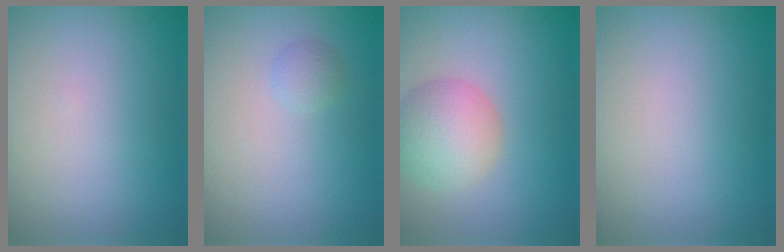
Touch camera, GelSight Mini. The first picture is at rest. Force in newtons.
{"total": 0.9, "press": 0.9, "slide": 0.0}
{"total": 4.8, "press": 4.8, "slide": 0.2}
{"total": 0.0}